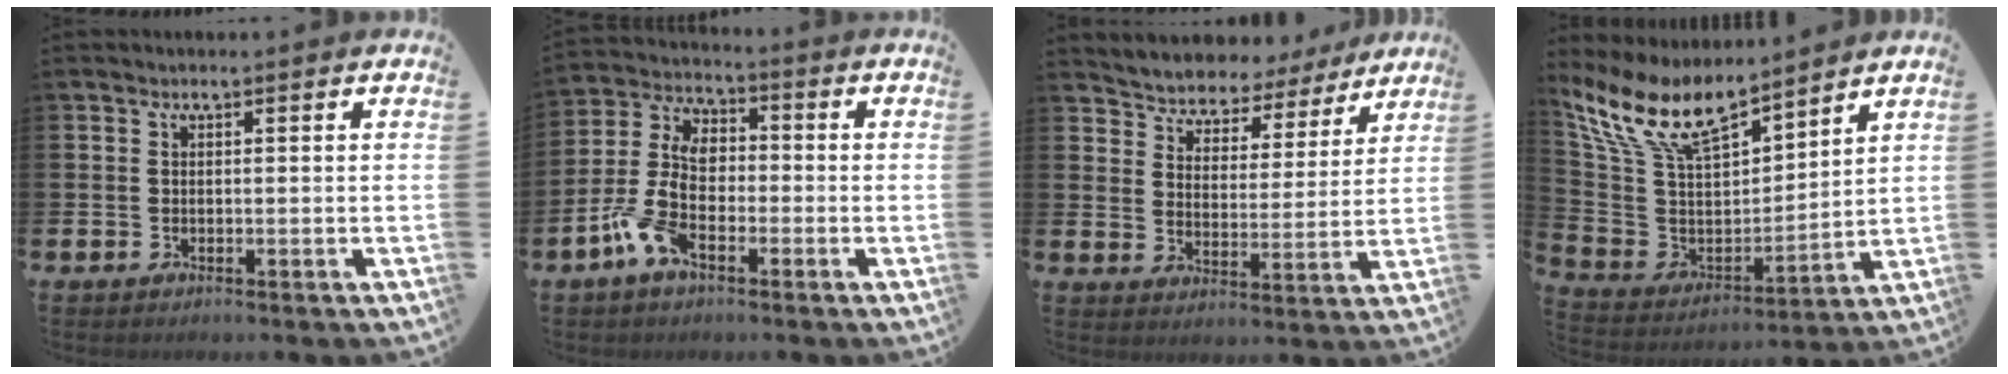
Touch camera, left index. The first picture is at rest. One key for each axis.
{"total": 8.4, "fx": -2.6, "fy": 4.6, "fz": 6.5, "tx": -0.155, "ty": -0.004, "tz": -0.054}
{"total": 4.6, "fx": 4.3, "fy": 1.4, "fz": -0.8, "tx": -0.016, "ty": -0.042, "tz": 0.071}
{"total": 10.4, "fx": 8.8, "fy": 3.4, "fz": 4.4, "tx": -0.131, "ty": -0.055, "tz": 0.157}